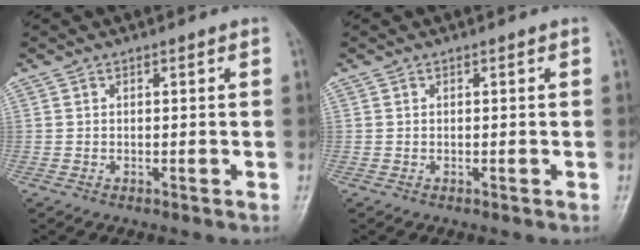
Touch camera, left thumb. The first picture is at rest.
{"total": 0.0}